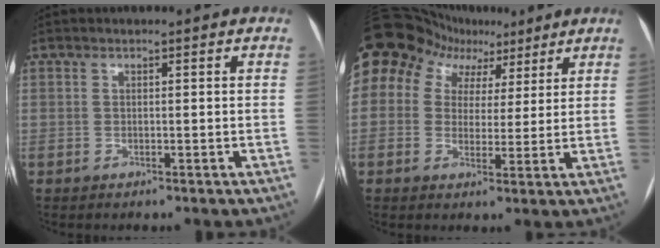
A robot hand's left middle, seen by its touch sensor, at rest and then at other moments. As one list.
[{"total": 14.7, "force": [8.3, 11.1, 5.0], "torque": [-0.100, 0.069, 0.133]}]